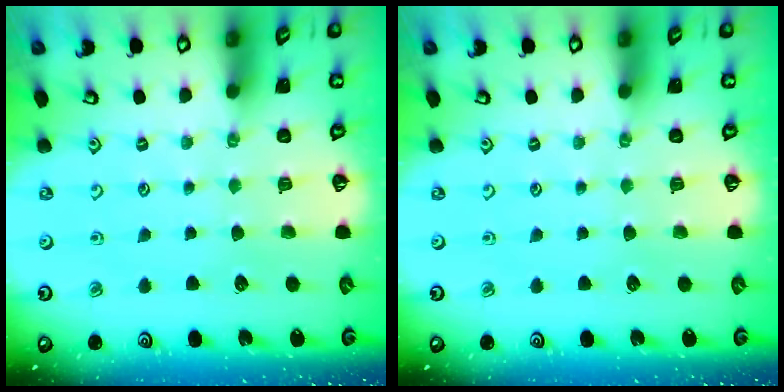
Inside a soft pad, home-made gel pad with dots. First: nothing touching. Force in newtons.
{"total": 0.0}